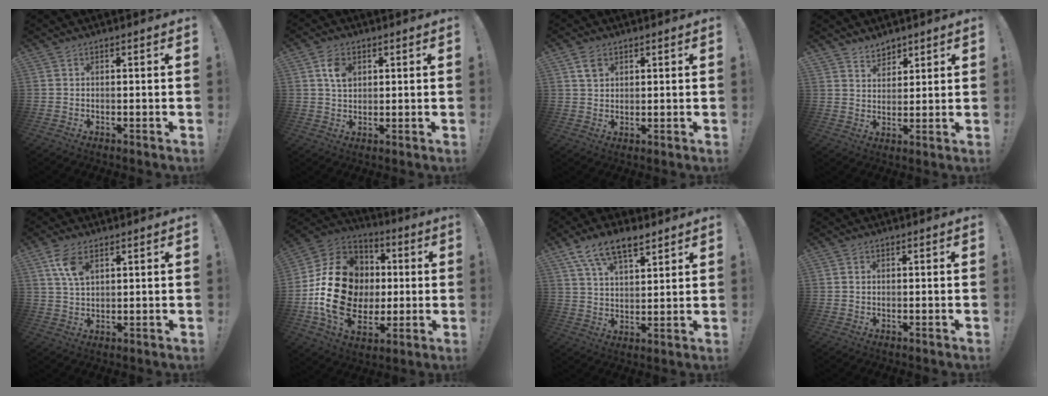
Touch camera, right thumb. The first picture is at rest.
{"total": 6.0, "force": [2.3, 4.2, 3.7], "torque": [-0.048, -0.003, 0.040]}
{"total": 4.3, "force": [2.5, 2.8, 2.0], "torque": [-0.022, -0.006, 0.046]}
{"total": 5.3, "force": [4.4, 3.0, 0.3], "torque": [0.005, -0.036, 0.082]}
{"total": 7.3, "force": [3.7, 3.6, 5.1], "torque": [-0.098, -0.013, 0.066]}
{"total": 24.1, "force": [-0.5, 18.8, 15.1], "torque": [-0.261, 0.018, 0.023]}
{"total": 11.5, "force": [7.6, 5.2, 6.9], "torque": [-0.122, -0.028, 0.144]}
{"total": 0.6, "force": [0.1, 0.6, 0.2], "torque": [-0.007, 0.004, 0.003]}